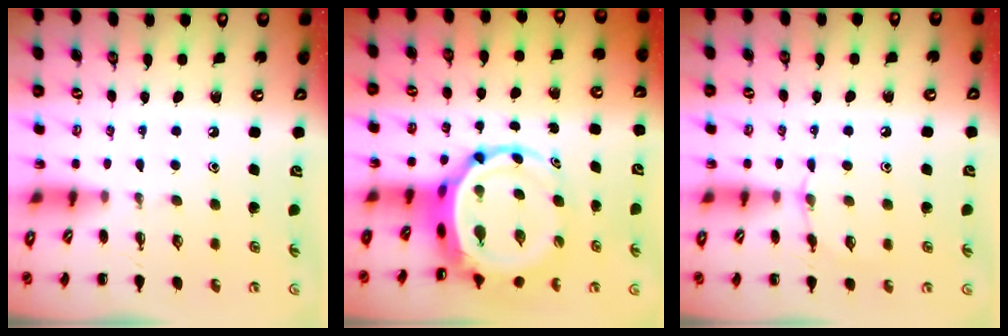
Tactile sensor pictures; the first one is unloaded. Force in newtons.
{"total": 6.6, "press": 6.3, "slide": 2.0}
{"total": 7.3, "press": 7.0, "slide": 2.1}